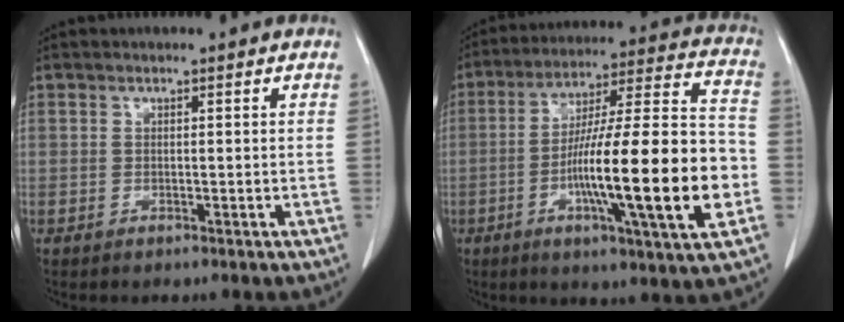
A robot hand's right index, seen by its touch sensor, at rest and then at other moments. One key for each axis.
{"total": 22.7, "fx": -5.5, "fy": 1.0, "fz": 22.0, "tx": -0.339, "ty": -0.003, "tz": -0.089}